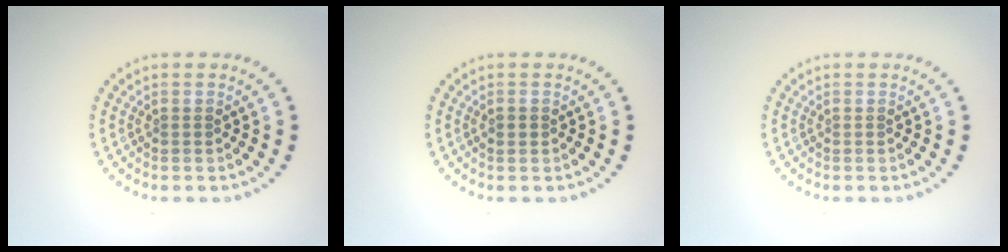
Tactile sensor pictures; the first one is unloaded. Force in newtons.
{"total": 0.7, "press": 0.7, "slide": 0.1}
{"total": 0.0}